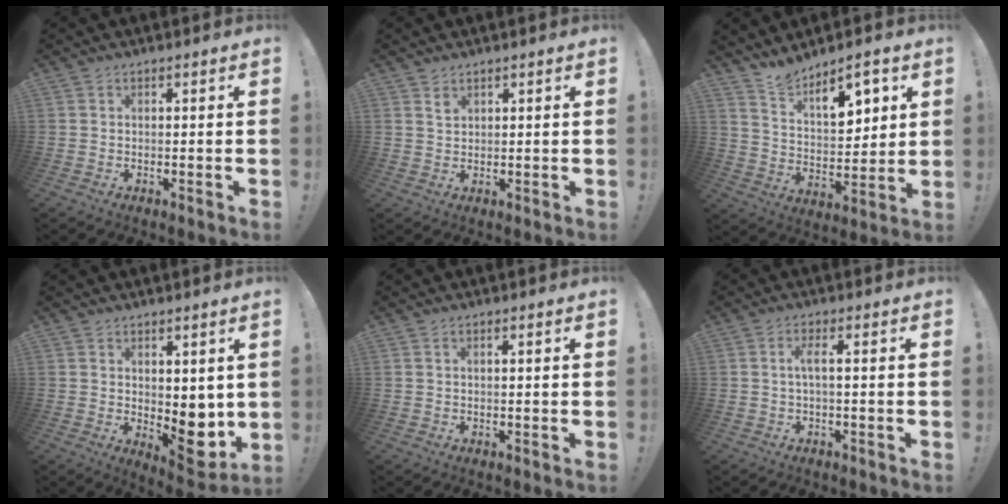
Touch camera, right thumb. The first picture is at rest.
{"total": 1.9, "force": [1.4, 1.1, 0.7], "torque": [-0.005, -0.008, 0.024]}
{"total": 12.2, "force": [9.0, 5.0, 6.6], "torque": [-0.092, -0.057, 0.159]}
{"total": 8.3, "force": [0.2, 5.3, 6.3], "torque": [-0.047, -0.020, 0.015]}
{"total": 0.9, "force": [0.3, 0.0, 0.8], "torque": [-0.024, 0.003, 0.007]}
{"total": 3.5, "force": [0.1, 0.2, 3.5], "torque": [-0.069, -0.002, -0.003]}